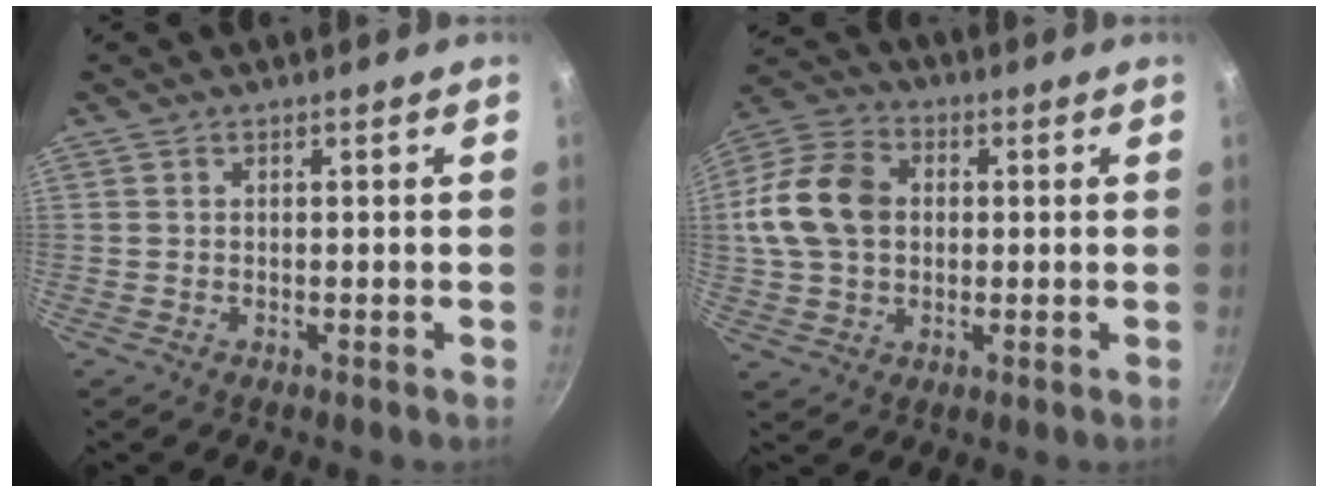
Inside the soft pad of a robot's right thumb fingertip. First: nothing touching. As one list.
[{"total": 14.2, "force": [1.3, 10.6, 9.4], "torque": [-0.160, 0.021, 0.013]}]